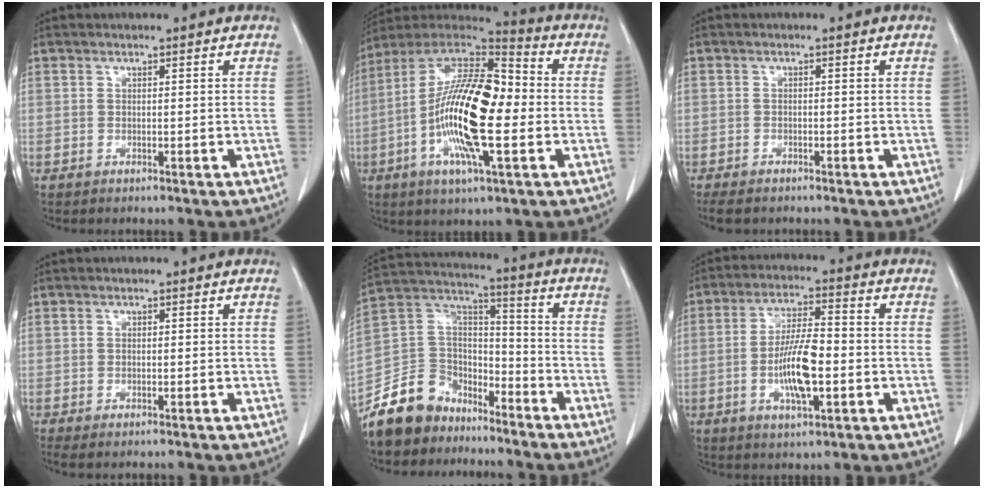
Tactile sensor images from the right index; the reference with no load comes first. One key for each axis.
{"total": 20.9, "fx": -2.8, "fy": 5.6, "fz": 20.0, "tx": -0.394, "ty": 0.009, "tz": -0.054}
{"total": 5.2, "fx": -4.0, "fy": 2.2, "fz": 2.5, "tx": -0.044, "ty": -0.008, "tz": -0.061}
{"total": 2.3, "fx": -1.1, "fy": 1.2, "fz": 1.7, "tx": -0.044, "ty": -0.001, "tz": -0.016}
{"total": 14.0, "fx": -10.7, "fy": 8.2, "fz": 3.5, "tx": -0.086, "ty": 0.052, "tz": -0.198}
{"total": 10.3, "fx": -2.2, "fy": 2.8, "fz": 9.7, "tx": -0.189, "ty": 0.002, "tz": -0.035}